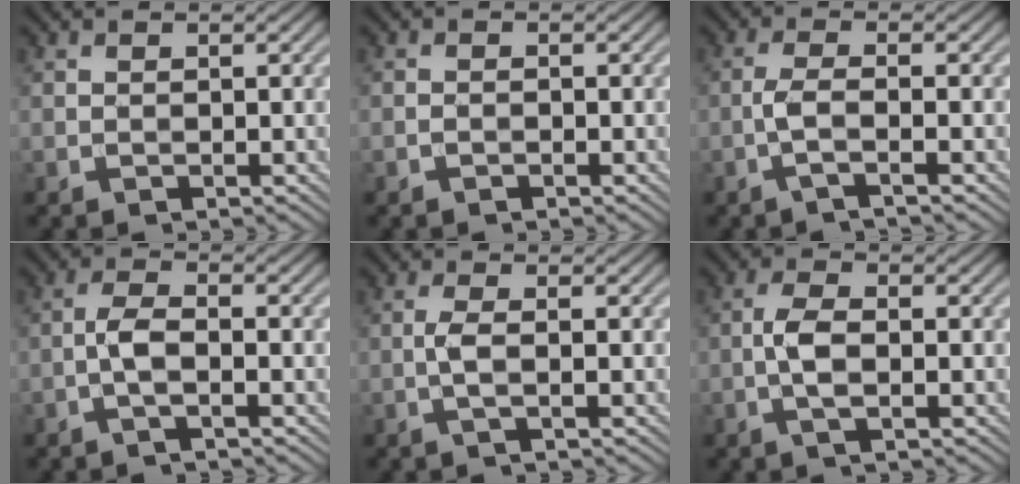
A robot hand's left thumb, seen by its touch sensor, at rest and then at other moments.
{"total": 0.7, "force": [-0.5, 0.3, 0.4], "torque": [-0.005, 0.001, -0.010]}
{"total": 2.9, "force": [-1.1, 0.4, 2.6], "torque": [-0.055, 0.009, -0.037]}
{"total": 3.1, "force": [-1.1, 0.8, 2.8], "torque": [-0.062, 0.007, -0.030]}
{"total": 2.3, "force": [-0.4, 0.4, 2.2], "torque": [-0.051, 0.005, -0.013]}
{"total": 3.7, "force": [-0.7, 1.3, 3.4], "torque": [-0.077, 0.003, -0.021]}